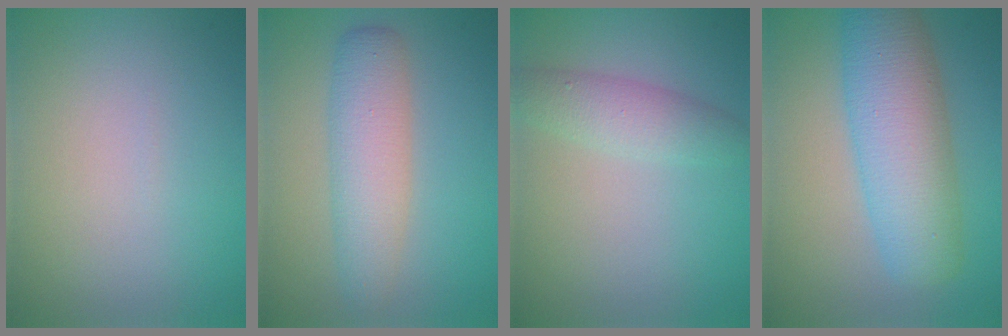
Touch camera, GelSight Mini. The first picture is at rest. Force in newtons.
{"total": 4.4, "press": 4.3, "slide": 0.1}
{"total": 2.8, "press": 2.8, "slide": 0.0}
{"total": 7.7, "press": 7.7, "slide": 0.2}